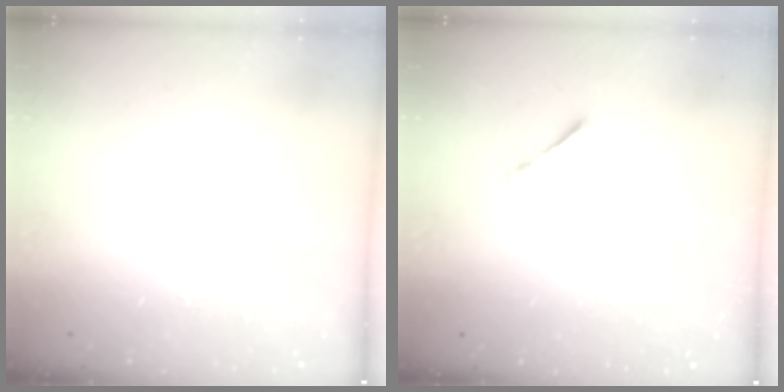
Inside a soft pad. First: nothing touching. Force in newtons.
{"total": 1.0, "press": 1.0, "slide": 0.2}